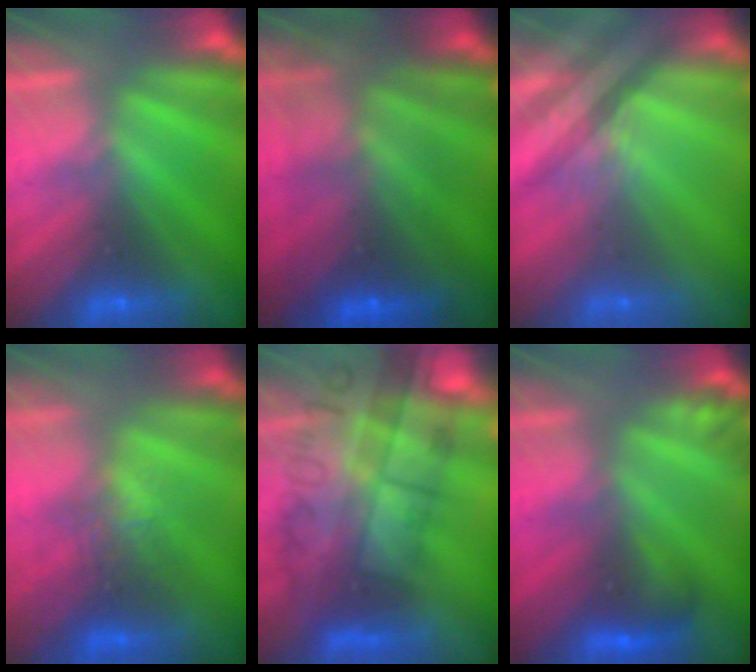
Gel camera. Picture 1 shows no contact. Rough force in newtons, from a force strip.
{"total": 7.0}
{"total": 2.4}
{"total": 2.6}
{"total": 10.9}
{"total": 2.9}